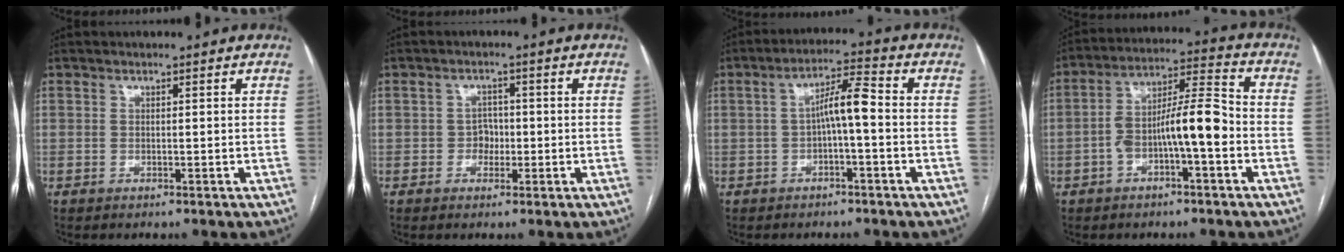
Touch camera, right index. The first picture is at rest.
{"total": 2.4, "force": [-0.6, 2.0, 1.2], "torque": [-0.009, 0.009, -0.011]}
{"total": 5.8, "force": [-0.6, 0.7, 5.7], "torque": [-0.096, 0.023, -0.011]}
{"total": 10.0, "force": [-2.9, 1.9, 9.4], "torque": [-0.166, 0.033, -0.047]}